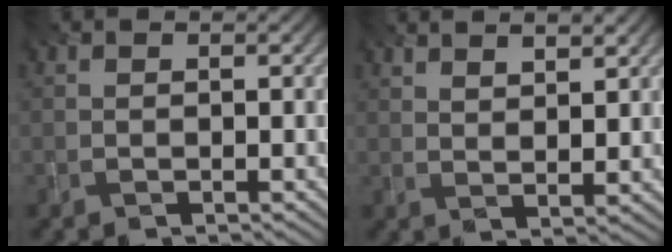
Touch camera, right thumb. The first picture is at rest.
{"total": 4.5, "force": [3.3, 1.2, 2.8], "torque": [-0.041, -0.014, 0.064]}